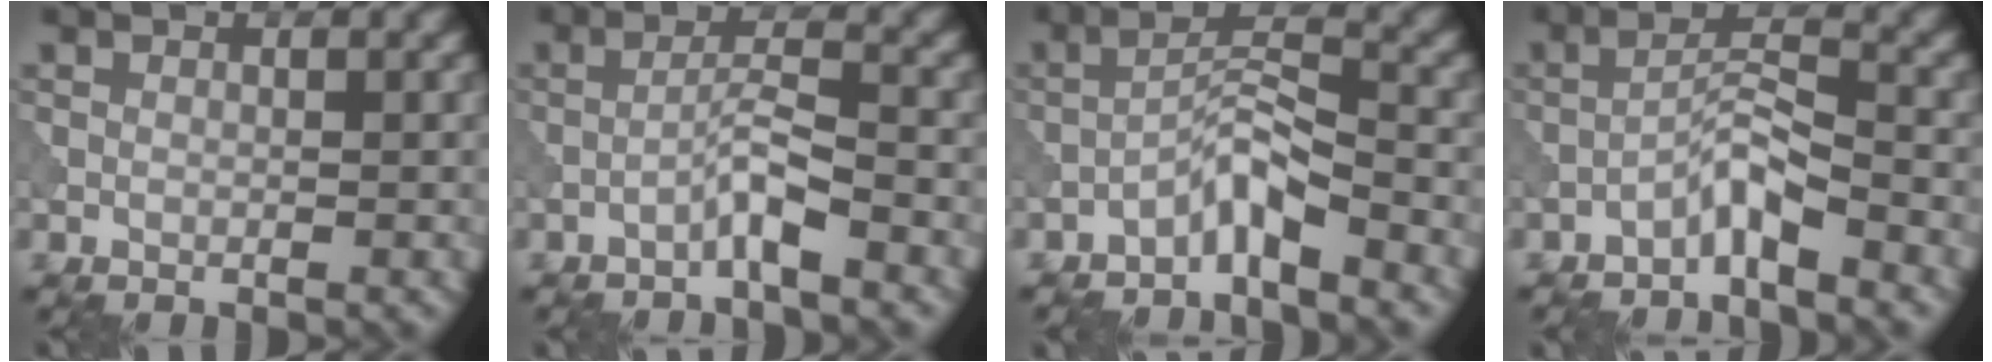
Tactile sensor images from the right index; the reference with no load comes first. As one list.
[{"total": 2.5, "force": [-1.6, 0.0, 2.0], "torque": [-0.039, 0.016, -0.035]}, {"total": 3.6, "force": [-2.7, 0.5, 2.3], "torque": [-0.043, 0.018, -0.056]}, {"total": 3.1, "force": [-2.3, 0.3, 2.0], "torque": [-0.038, 0.017, -0.048]}]